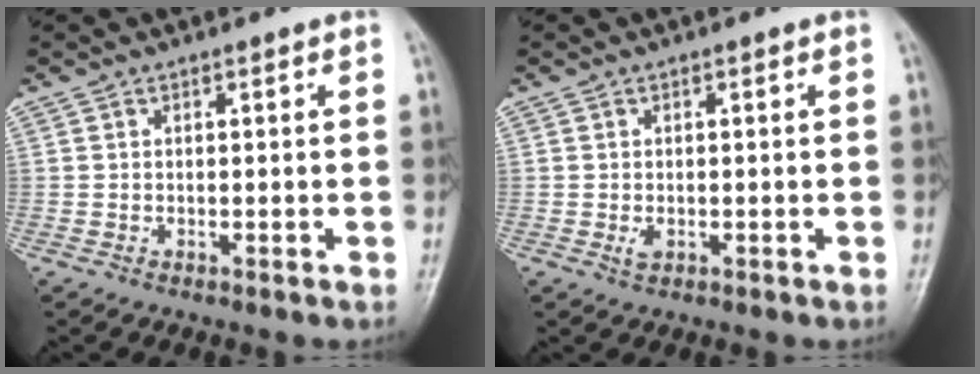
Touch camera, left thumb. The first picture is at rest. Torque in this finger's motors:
{"motor_torque": [0.00, 0.01, 0.01, 0.00, 0.00]}